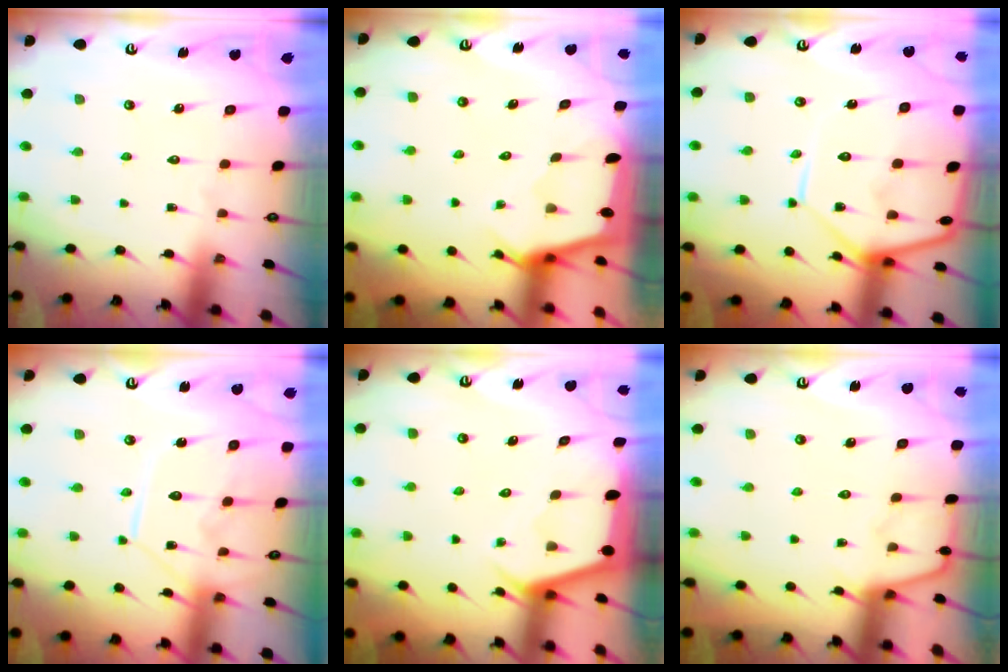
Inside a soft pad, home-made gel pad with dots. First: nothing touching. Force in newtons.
{"total": 2.1, "press": 2.1, "slide": 0.2}
{"total": 12.5, "press": 12.4, "slide": 1.2}
{"total": 11.3, "press": 11.3, "slide": 0.6}
{"total": 2.2, "press": 2.2, "slide": 0.3}
{"total": 4.4, "press": 4.4, "slide": 0.4}